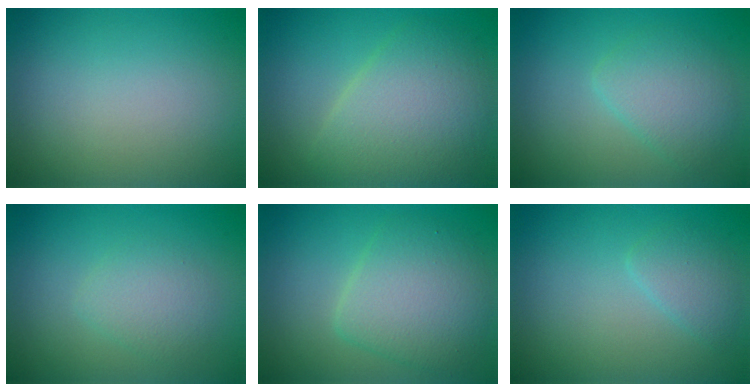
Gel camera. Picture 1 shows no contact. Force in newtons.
{"total": 6.7, "press": 6.7, "slide": 0.3}
{"total": 3.3, "press": 3.3, "slide": 0.2}
{"total": 2.3, "press": 2.3, "slide": 0.1}
{"total": 5.3, "press": 5.3, "slide": 0.1}
{"total": 1.8, "press": 1.8, "slide": 0.1}